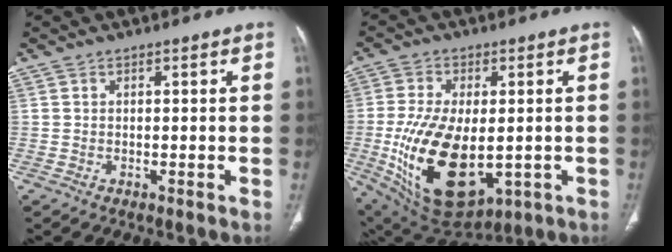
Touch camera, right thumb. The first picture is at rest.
{"total": 20.4, "force": [-3.1, 11.1, 16.9], "torque": [-0.321, -0.020, -0.023]}